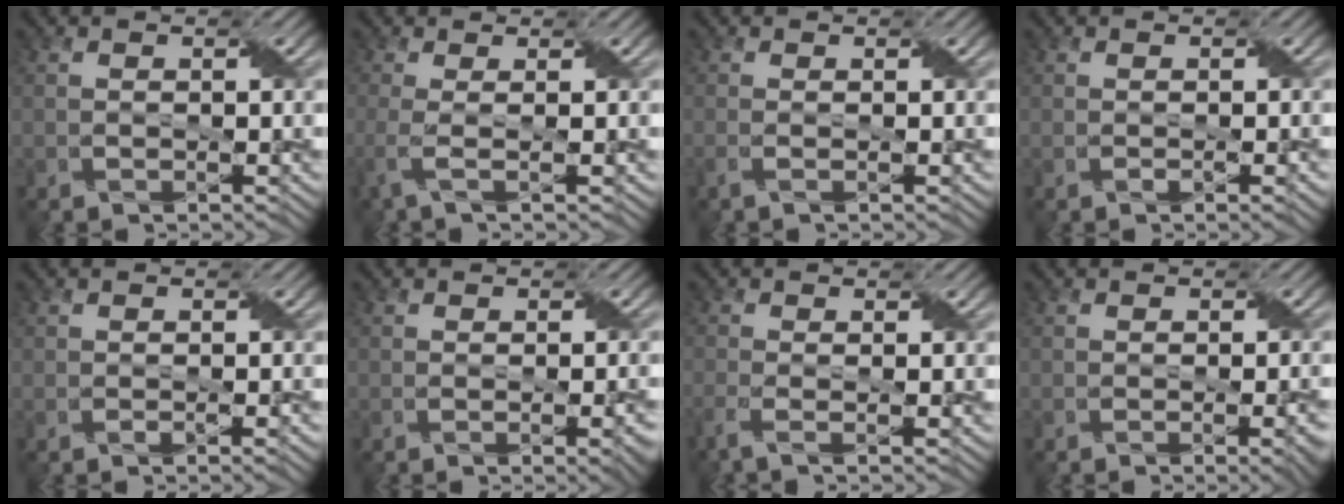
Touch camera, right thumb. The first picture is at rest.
{"total": 2.7, "force": [-0.3, 0.8, 2.6], "torque": [-0.048, -0.004, -0.015]}
{"total": 1.0, "force": [-0.2, 0.2, 0.9], "torque": [-0.017, -0.001, -0.009]}
{"total": 1.3, "force": [-0.2, 0.3, 1.3], "torque": [-0.019, 0.001, -0.006]}
{"total": 1.1, "force": [-0.3, 0.2, 1.0], "torque": [-0.014, 0.000, -0.007]}
{"total": 3.2, "force": [-0.7, 1.0, 2.9], "torque": [-0.033, -0.003, -0.006]}
{"total": 2.3, "force": [-1.1, 0.5, 2.0], "torque": [-0.038, -0.003, -0.035]}
{"total": 3.0, "force": [-0.9, 0.9, 2.7], "torque": [-0.030, -0.002, -0.010]}